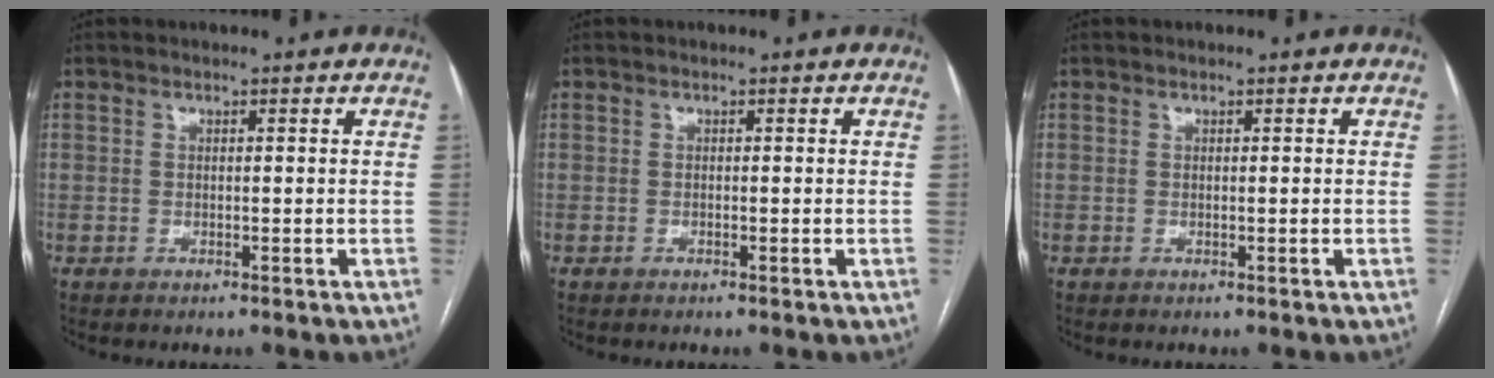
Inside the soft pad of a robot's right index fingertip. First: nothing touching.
{"total": 0.0}
{"total": 0.0}